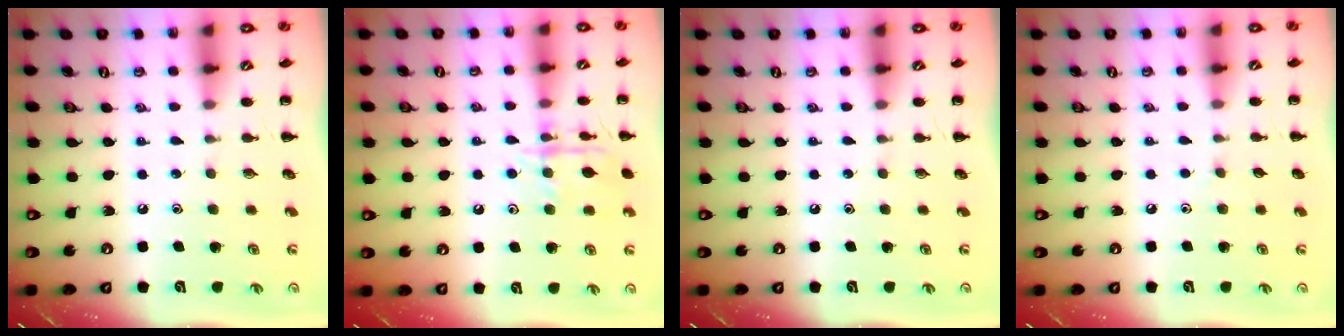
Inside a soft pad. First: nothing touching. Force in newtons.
{"total": 12.0, "press": 12.0, "slide": 0.7}
{"total": 0.0}
{"total": 2.9, "press": 2.7, "slide": 1.1}